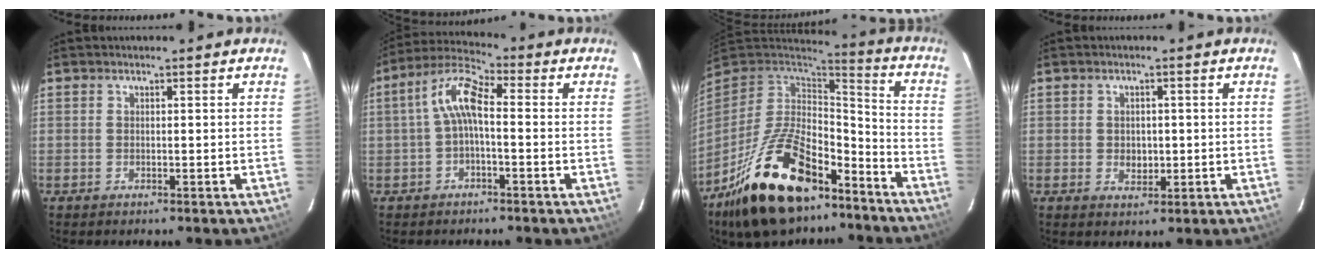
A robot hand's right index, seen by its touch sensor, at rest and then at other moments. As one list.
[{"total": 7.3, "force": [-0.5, 2.7, 6.8], "torque": [-0.148, 0.027, -0.014]}, {"total": 25.5, "force": [-16.1, 11.9, 15.8], "torque": [-0.312, -0.004, -0.253]}, {"total": 3.0, "force": [-0.3, 2.4, 1.7], "torque": [-0.027, 0.001, -0.002]}]